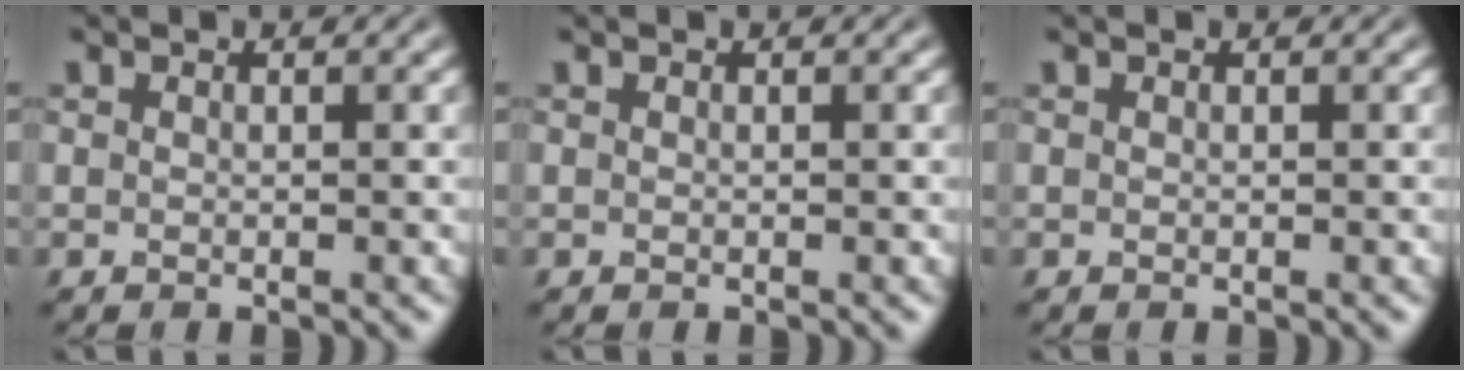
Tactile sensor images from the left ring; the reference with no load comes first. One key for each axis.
{"total": 0.0}
{"total": 0.0}